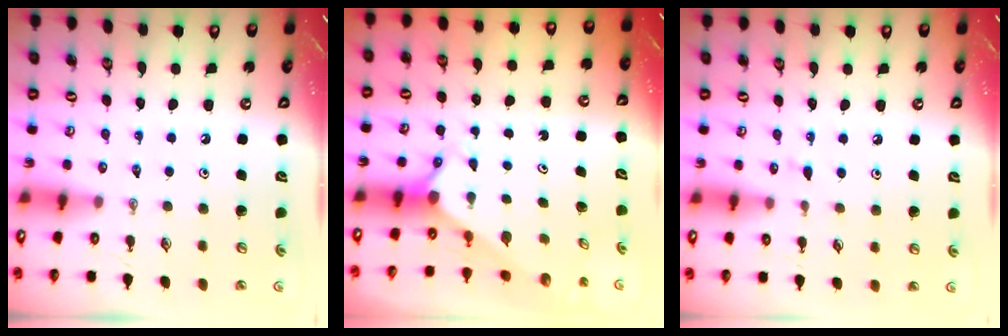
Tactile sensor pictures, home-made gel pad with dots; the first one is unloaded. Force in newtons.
{"total": 2.1, "press": 2.1, "slide": 0.2}
{"total": 3.9, "press": 3.8, "slide": 0.5}